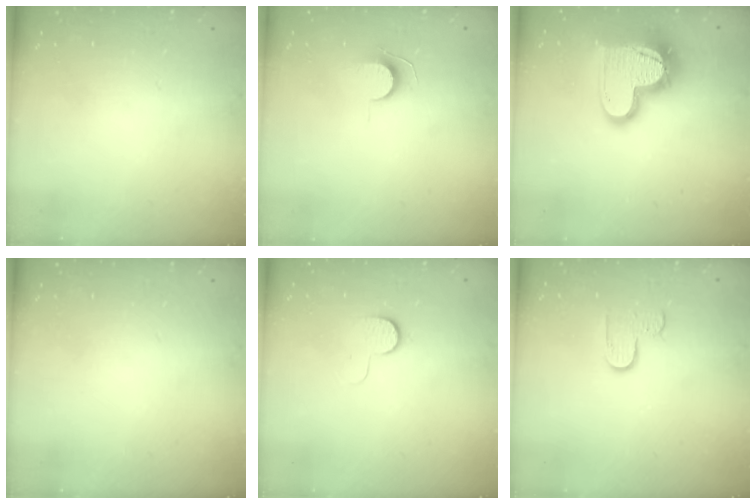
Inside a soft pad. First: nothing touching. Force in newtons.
{"total": 5.7, "press": 5.7, "slide": 0.6}
{"total": 15.7, "press": 15.7, "slide": 1.1}
{"total": 0.0}
{"total": 5.2, "press": 5.1, "slide": 0.8}
{"total": 3.6, "press": 3.6, "slide": 0.4}